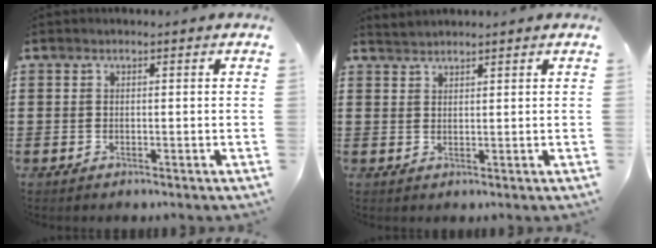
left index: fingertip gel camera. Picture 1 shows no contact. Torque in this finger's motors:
{"motor_torque": [2.14, 0.00, 0.00, 0.01]}